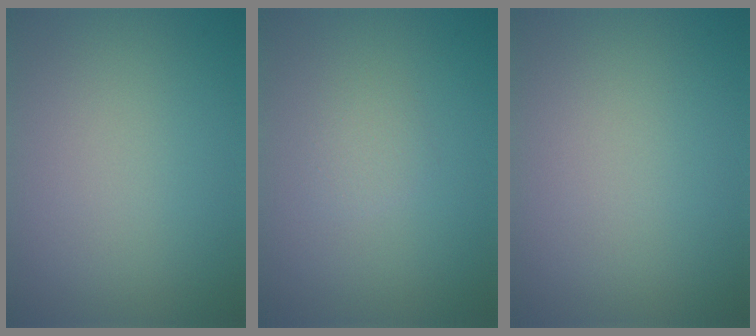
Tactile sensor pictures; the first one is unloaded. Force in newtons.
{"total": 1.0, "press": 1.0, "slide": 0.0}
{"total": 0.0}